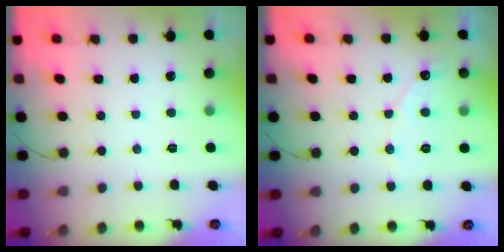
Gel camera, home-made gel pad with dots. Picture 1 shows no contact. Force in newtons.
{"total": 5.0, "press": 5.0, "slide": 0.3}